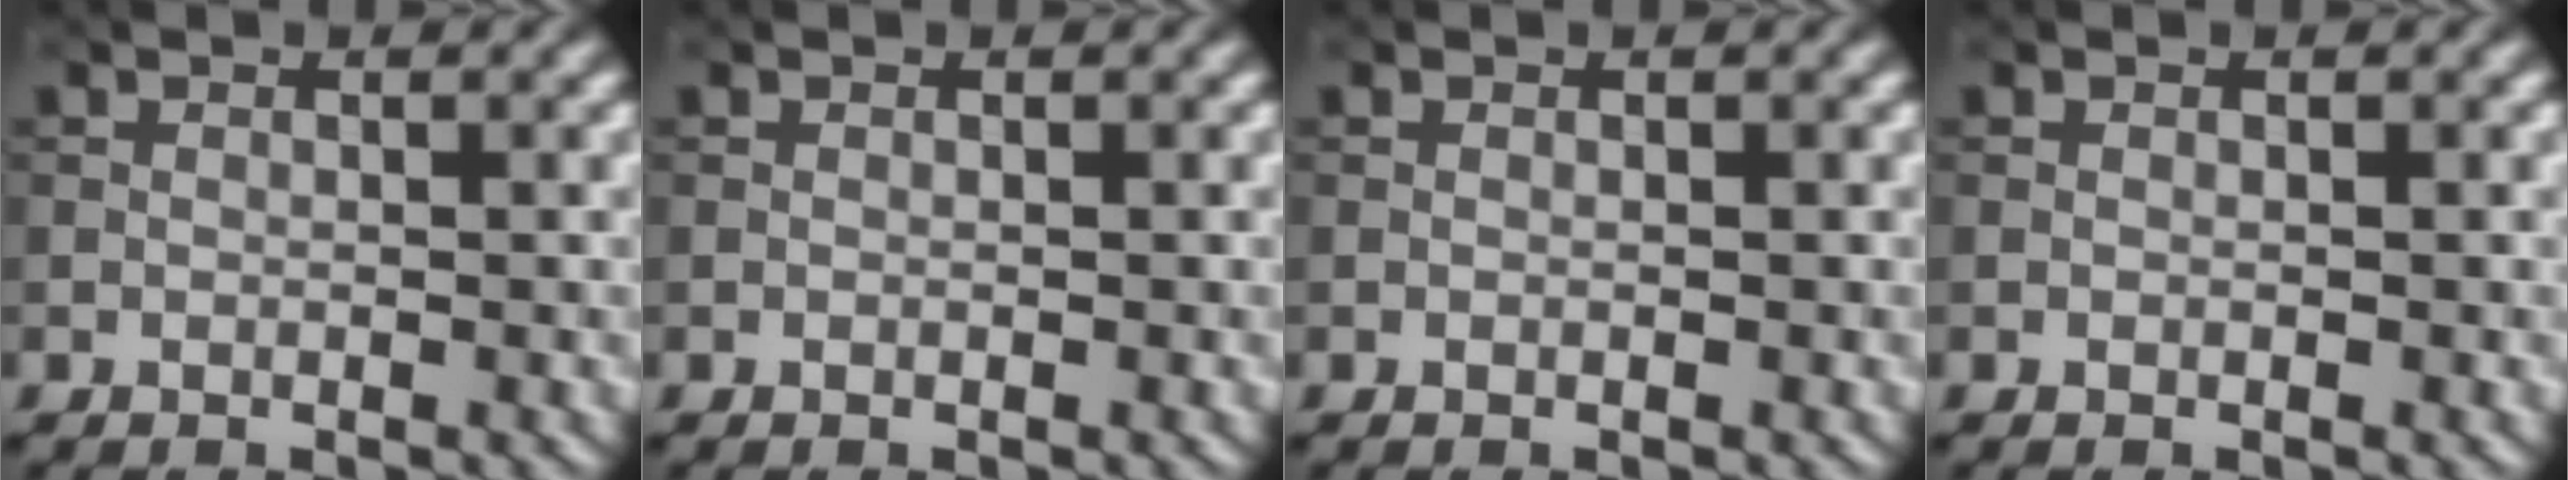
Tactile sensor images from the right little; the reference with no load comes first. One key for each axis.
{"total": 0.0}
{"total": 0.0}
{"total": 0.0}